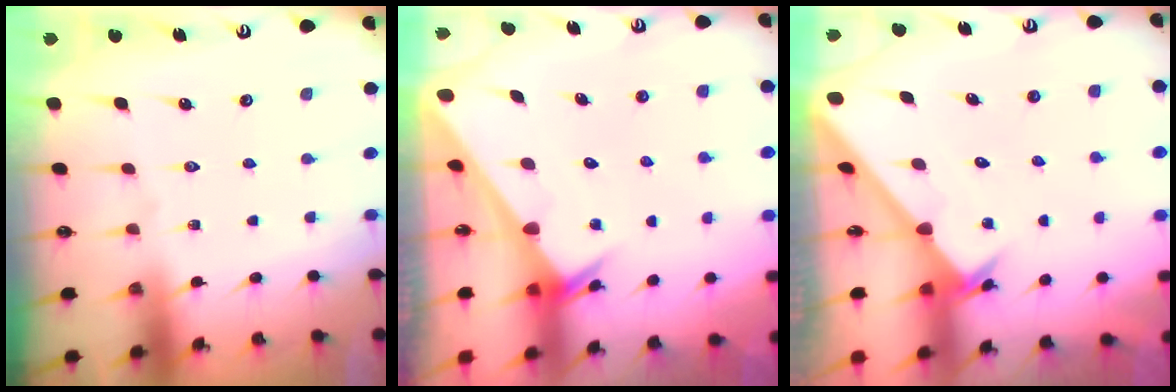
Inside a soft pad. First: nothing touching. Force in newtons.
{"total": 2.4, "press": 2.4, "slide": 0.1}
{"total": 2.6, "press": 2.6, "slide": 0.2}